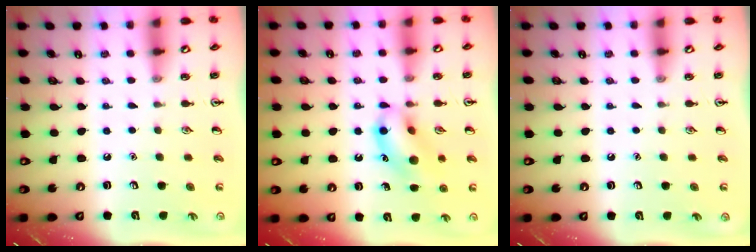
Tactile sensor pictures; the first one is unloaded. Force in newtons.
{"total": 13.5, "press": 13.2, "slide": 2.4}
{"total": 0.0}